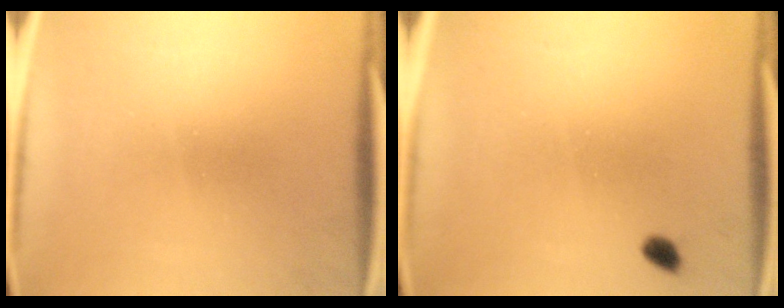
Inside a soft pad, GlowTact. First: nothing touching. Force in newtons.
{"total": 1.3}